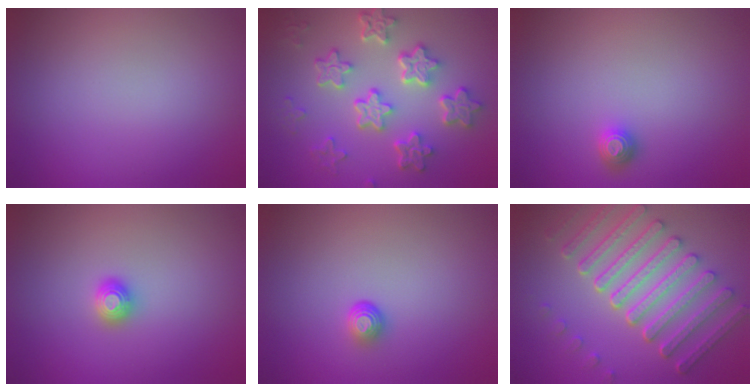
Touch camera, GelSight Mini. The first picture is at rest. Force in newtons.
{"total": 6.4, "press": 4.9, "slide": 4.2}
{"total": 1.4, "press": 1.2, "slide": 0.5}
{"total": 1.5, "press": 1.5, "slide": 0.2}
{"total": 1.5, "press": 1.0, "slide": 1.1}
{"total": 7.9, "press": 6.0, "slide": 5.2}